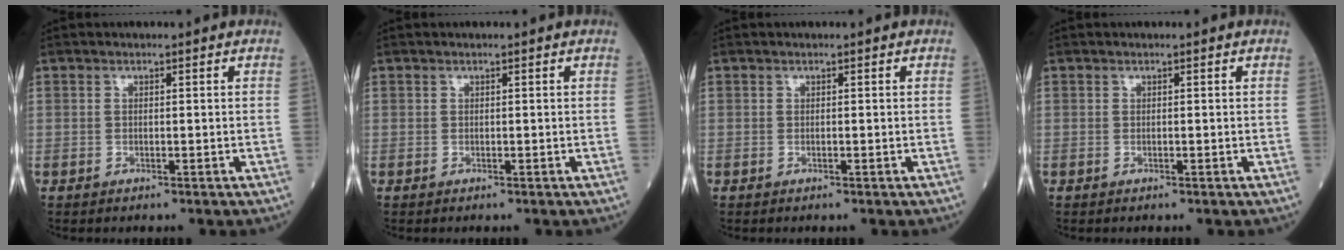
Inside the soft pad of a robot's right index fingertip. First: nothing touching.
{"total": 0.0}
{"total": 0.0}
{"total": 0.0}